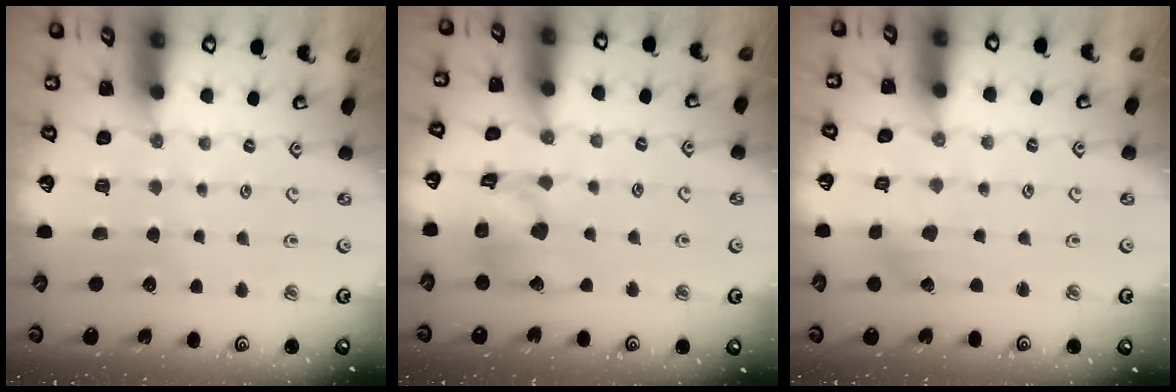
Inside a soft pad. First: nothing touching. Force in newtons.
{"total": 14.1, "press": 13.9, "slide": 1.9}
{"total": 1.4, "press": 1.4, "slide": 0.3}